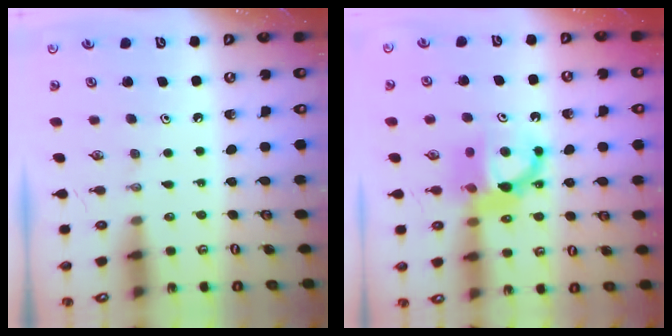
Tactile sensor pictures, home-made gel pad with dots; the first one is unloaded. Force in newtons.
{"total": 10.0, "press": 9.8, "slide": 1.5}